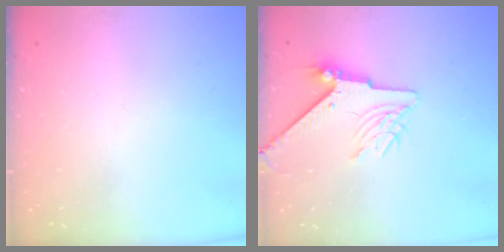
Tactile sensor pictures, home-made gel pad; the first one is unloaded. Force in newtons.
{"total": 7.3, "press": 7.2, "slide": 1.1}